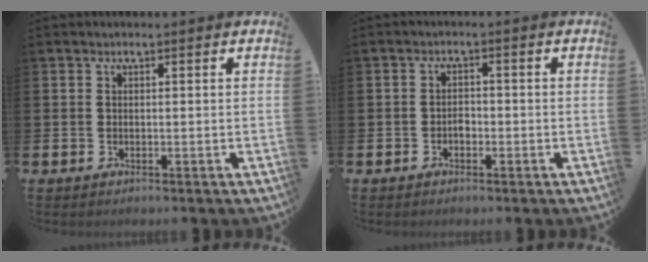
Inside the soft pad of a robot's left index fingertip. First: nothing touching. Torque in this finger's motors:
{"motor_torque": [-0.01, 0.12, 0.02, 0.00]}